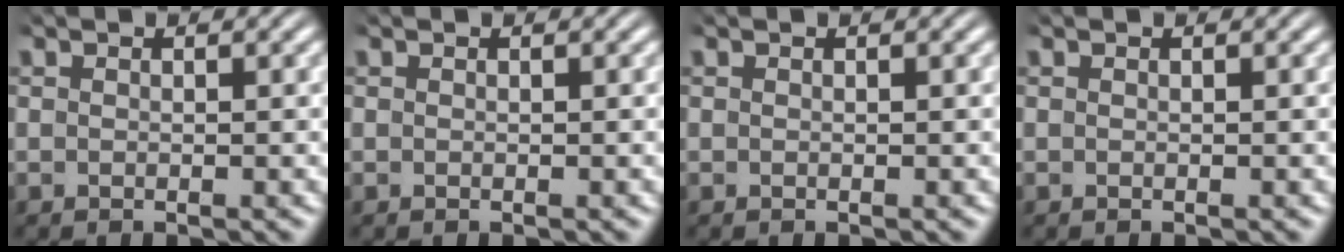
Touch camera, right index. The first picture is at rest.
{"total": 0.0}
{"total": 0.0}
{"total": 0.0}